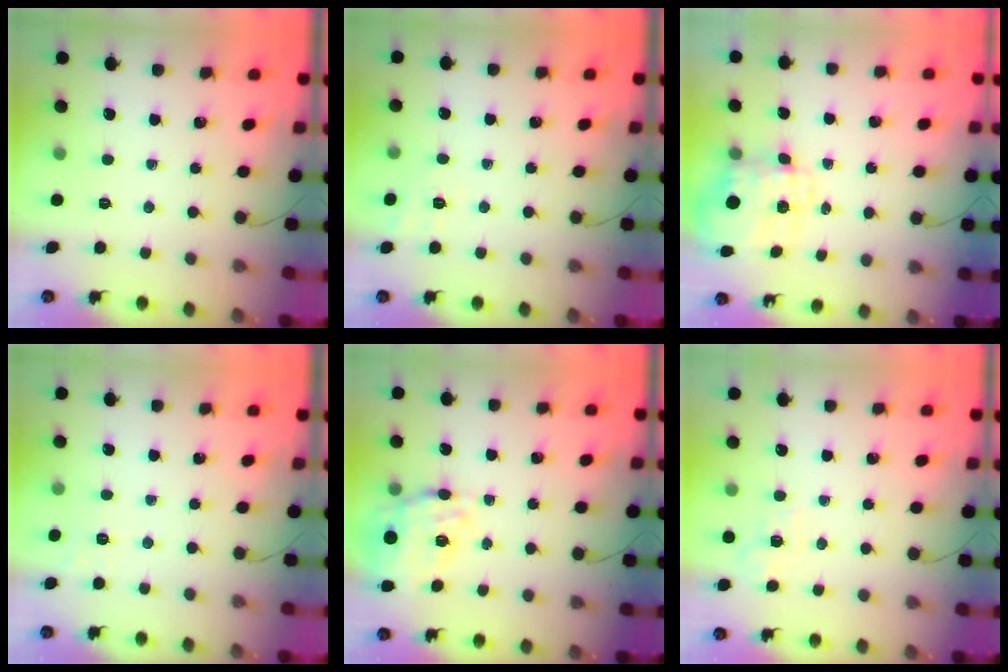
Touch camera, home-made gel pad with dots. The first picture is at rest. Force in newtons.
{"total": 2.0, "press": 0.9, "slide": 1.8}
{"total": 9.1, "press": 9.1, "slide": 1.2}
{"total": 1.9, "press": 1.1, "slide": 1.6}
{"total": 16.7, "press": 16.3, "slide": 3.5}
{"total": 1.9, "press": 0.8, "slide": 1.8}